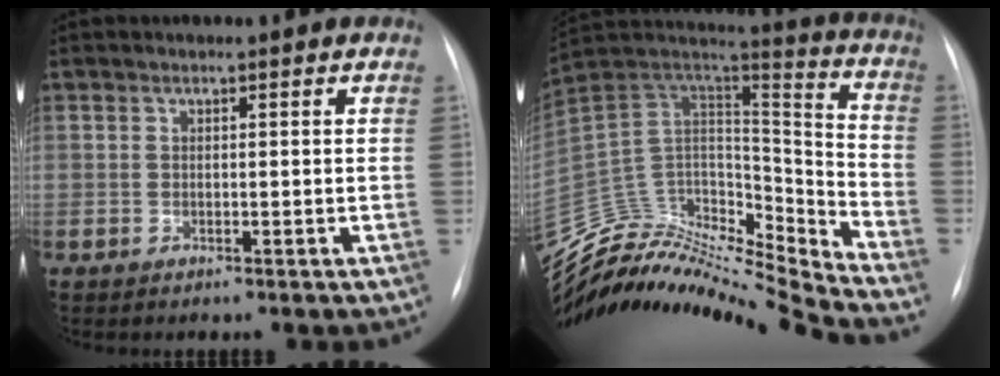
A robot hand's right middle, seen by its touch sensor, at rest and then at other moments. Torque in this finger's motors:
{"motor_torque": [-0.55, -0.81, -0.11, -0.02]}